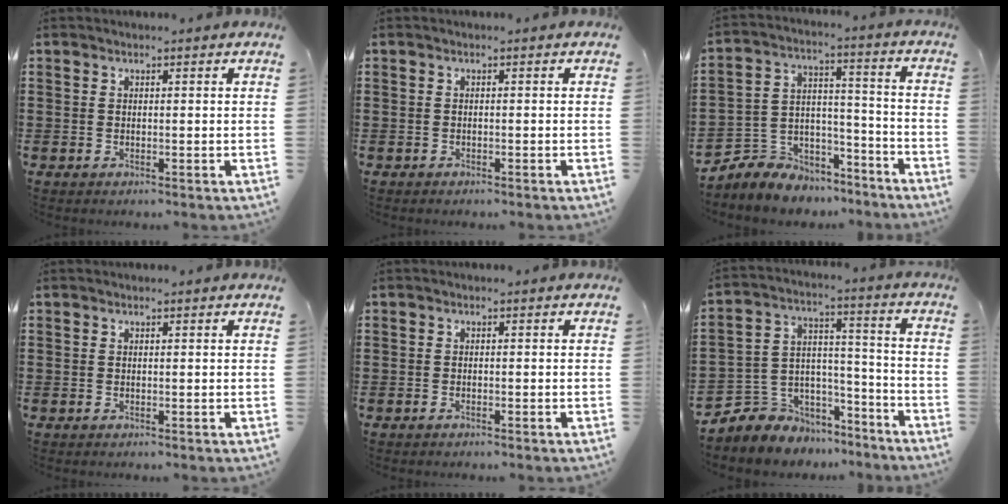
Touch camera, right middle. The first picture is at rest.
{"total": 0.6, "force": [-0.5, 0.3, 0.0], "torque": [0.000, 0.003, -0.012]}
{"total": 6.2, "force": [-5.5, 2.7, -0.8], "torque": [-0.004, 0.002, -0.112]}
{"total": 0.0}
{"total": 0.6, "force": [-0.6, 0.0, 0.2], "torque": [-0.006, -0.003, -0.011]}
{"total": 5.7, "force": [-3.9, 4.1, -0.9], "torque": [-0.012, -0.001, -0.077]}